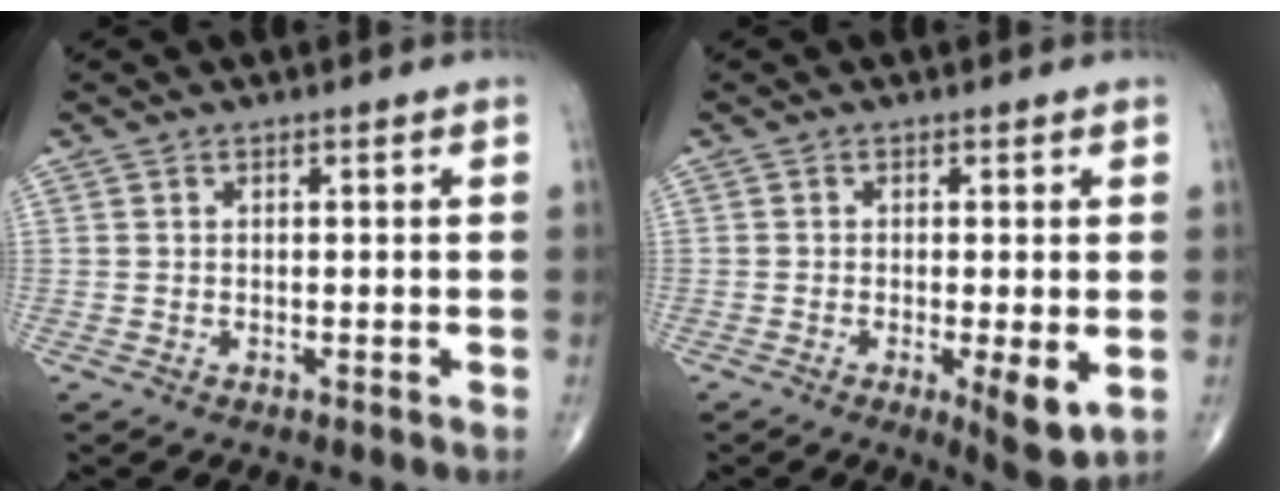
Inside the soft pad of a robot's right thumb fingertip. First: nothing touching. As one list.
[{"total": 5.7, "force": [-1.2, 1.4, 5.4], "torque": [-0.083, -0.017, -0.019]}]